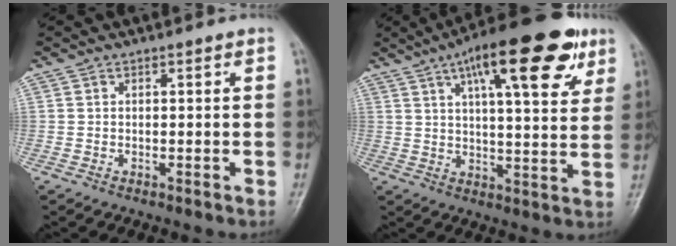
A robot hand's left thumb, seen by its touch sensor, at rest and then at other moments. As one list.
[{"total": 19.5, "force": [10.0, 6.1, 15.7], "torque": [-0.207, -0.016, 0.142]}]